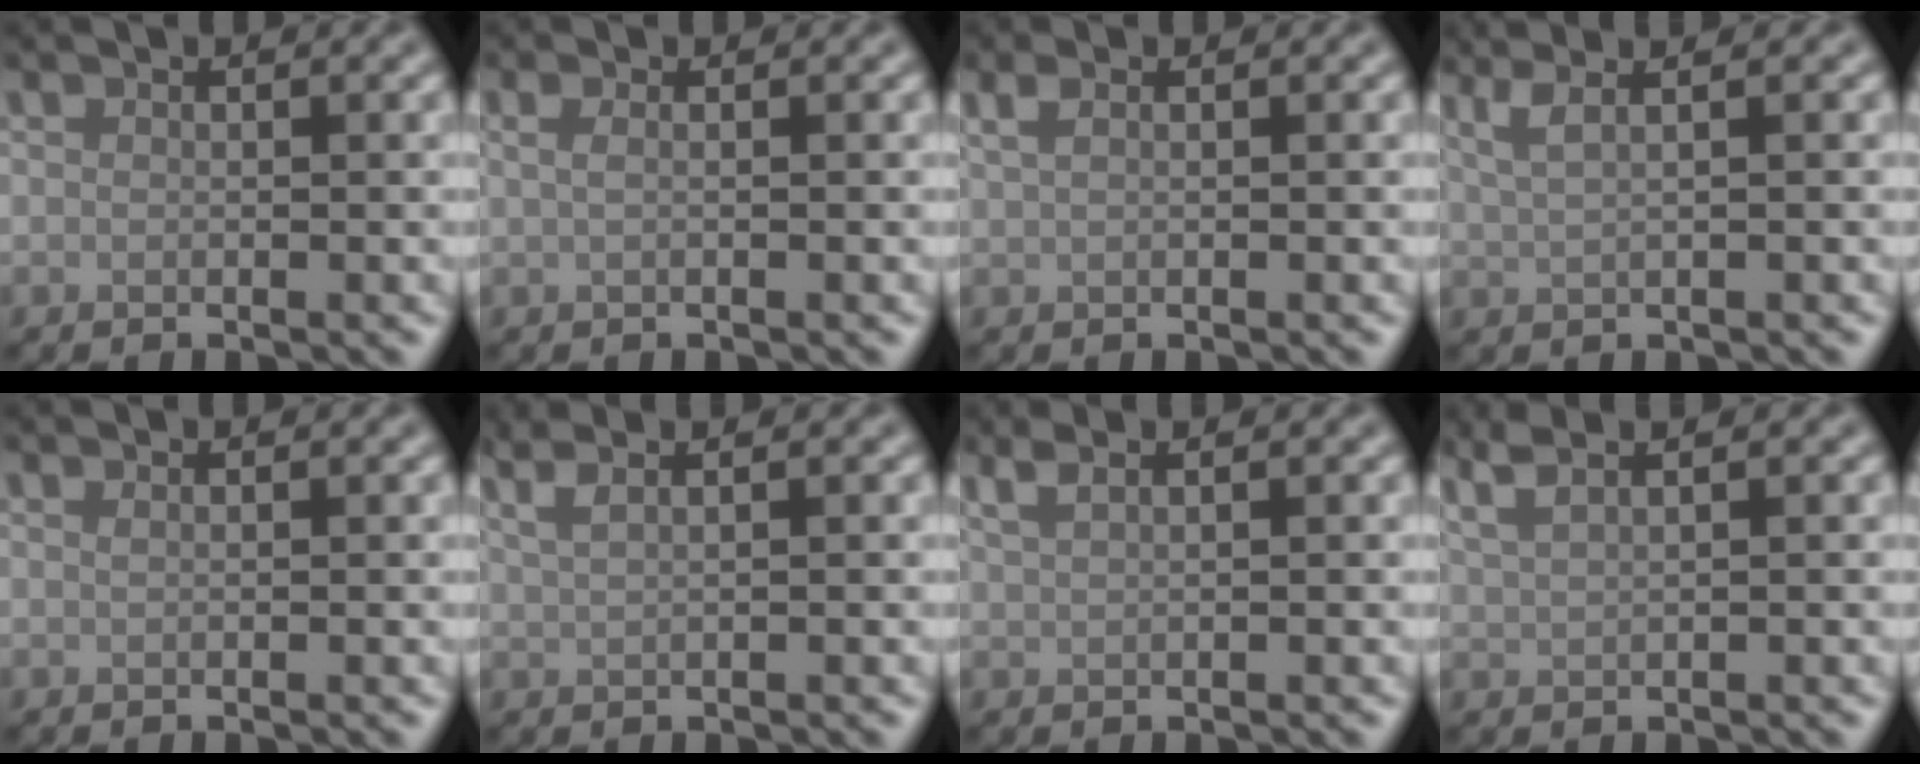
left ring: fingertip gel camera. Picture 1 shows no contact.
{"total": 1.5, "force": [0.4, 0.7, 1.2], "torque": [-0.019, -0.002, -0.001]}
{"total": 1.3, "force": [0.7, 0.4, 1.0], "torque": [-0.021, 0.005, 0.016]}
{"total": 4.1, "force": [2.4, 1.7, 2.9], "torque": [-0.037, 0.021, 0.016]}
{"total": 0.5, "force": [0.2, 0.3, 0.4], "torque": [-0.001, 0.002, 0.003]}
{"total": 4.2, "force": [2.7, 1.9, 2.7], "torque": [-0.029, 0.026, 0.018]}
{"total": 2.6, "force": [1.9, 1.0, 1.6], "torque": [-0.018, 0.009, 0.013]}
{"total": 4.3, "force": [3.0, 1.6, 2.6], "torque": [-0.036, 0.027, 0.028]}